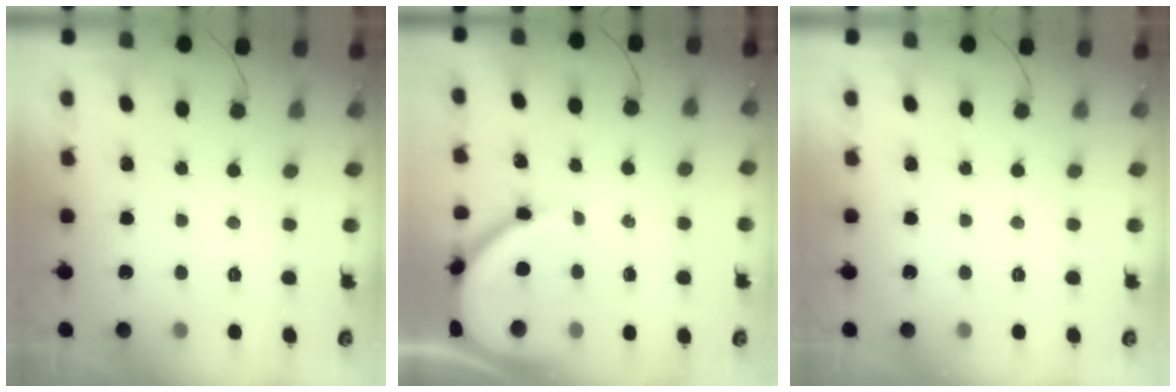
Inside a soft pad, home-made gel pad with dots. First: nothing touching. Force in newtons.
{"total": 9.7, "press": 9.6, "slide": 0.9}
{"total": 0.0}